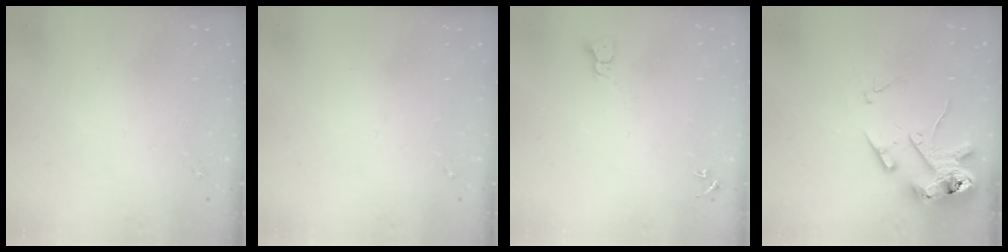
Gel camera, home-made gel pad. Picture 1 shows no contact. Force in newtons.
{"total": 0.0}
{"total": 2.3, "press": 2.3, "slide": 0.3}
{"total": 15.6, "press": 15.4, "slide": 2.3}